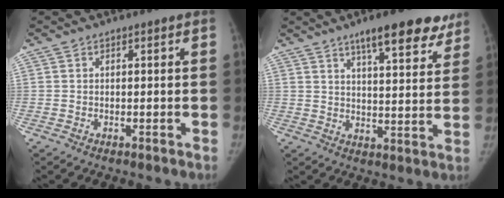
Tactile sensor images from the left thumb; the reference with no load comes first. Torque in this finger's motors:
{"motor_torque": [0.69, -0.34, 0.93, -0.70, 0.04]}